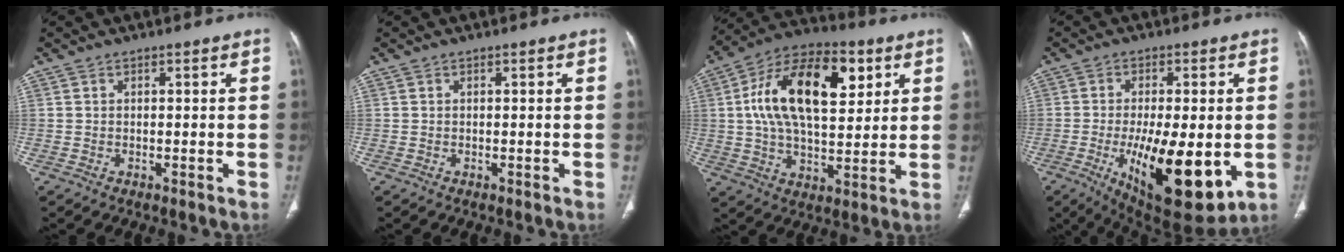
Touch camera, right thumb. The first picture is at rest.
{"total": 0.0}
{"total": 21.3, "force": [5.8, 11.2, 17.2], "torque": [-0.272, 0.002, 0.089]}
{"total": 18.8, "force": [-4.3, 6.9, 16.9], "torque": [-0.259, -0.023, -0.047]}